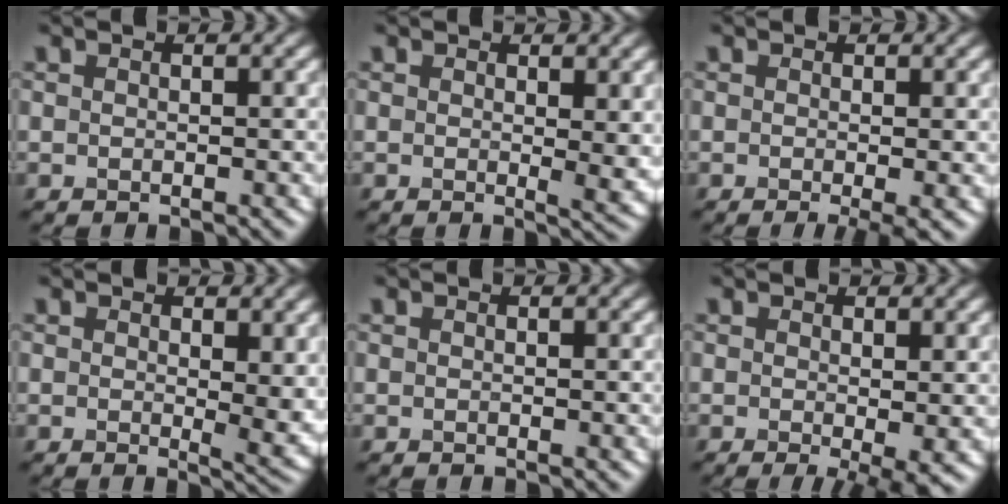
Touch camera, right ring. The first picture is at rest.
{"total": 2.4, "force": [0.6, 0.6, 2.2], "torque": [-0.026, -0.011, 0.011]}
{"total": 2.3, "force": [-0.7, 0.4, 2.2], "torque": [-0.034, -0.011, -0.010]}
{"total": 3.5, "force": [0.8, 1.1, 3.2], "torque": [-0.039, -0.011, 0.013]}
{"total": 0.0}
{"total": 2.7, "force": [-0.5, 0.3, 2.6], "torque": [-0.039, -0.015, -0.007]}